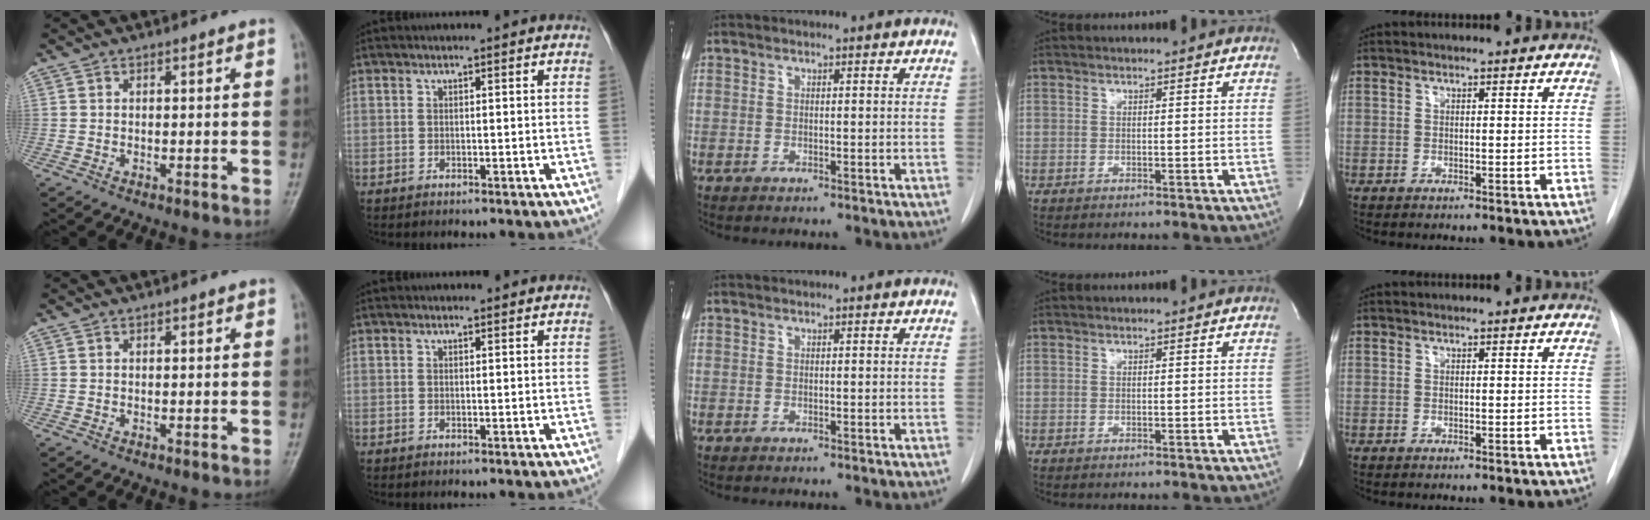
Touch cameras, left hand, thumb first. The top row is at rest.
{"thumb": {"total": 0.5, "force": [0.3, 0.3, 0.4], "torque": [-0.004, 0.000, 0.003]}, "index": {"total": 0.6, "force": [0.6, 0.1, -0.1], "torque": [-0.005, 0.001, 0.008]}}